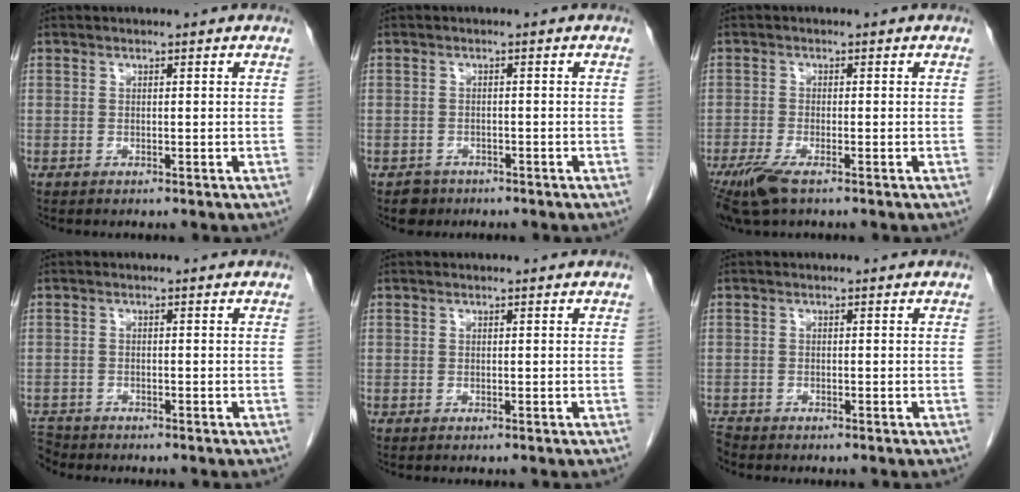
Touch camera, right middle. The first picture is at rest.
{"total": 1.7, "force": [-1.2, 1.3, 0.1], "torque": [-0.006, 0.006, -0.017]}
{"total": 5.4, "force": [-3.6, 1.0, 3.9], "torque": [-0.081, -0.017, -0.065]}
{"total": 2.9, "force": [-2.8, 0.5, -0.2], "torque": [0.004, -0.011, -0.052]}
{"total": 0.0}
{"total": 1.2, "force": [-1.2, 0.0, 0.0], "torque": [-0.003, -0.007, -0.024]}